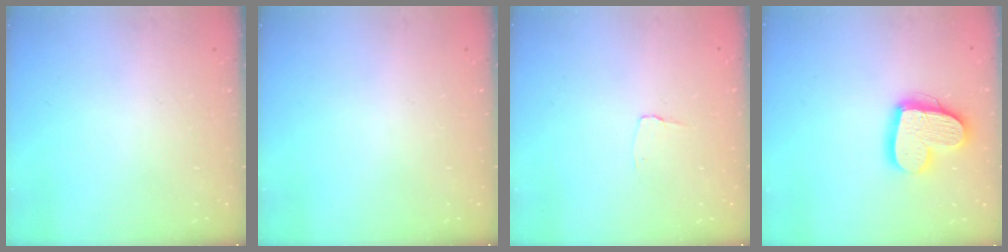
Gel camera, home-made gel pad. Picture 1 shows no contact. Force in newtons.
{"total": 0.0}
{"total": 2.9, "press": 2.9, "slide": 0.3}
{"total": 15.6, "press": 15.5, "slide": 1.4}